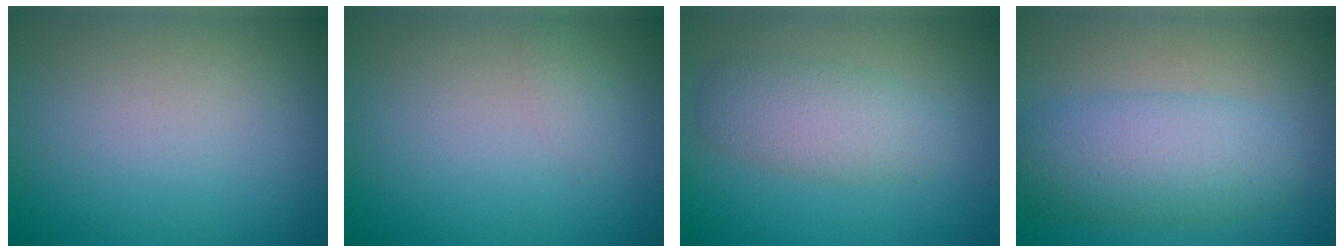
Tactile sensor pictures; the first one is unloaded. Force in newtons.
{"total": 0.8, "press": 0.8, "slide": 0.0}
{"total": 2.2, "press": 2.2, "slide": 0.2}
{"total": 5.8, "press": 5.8, "slide": 0.2}